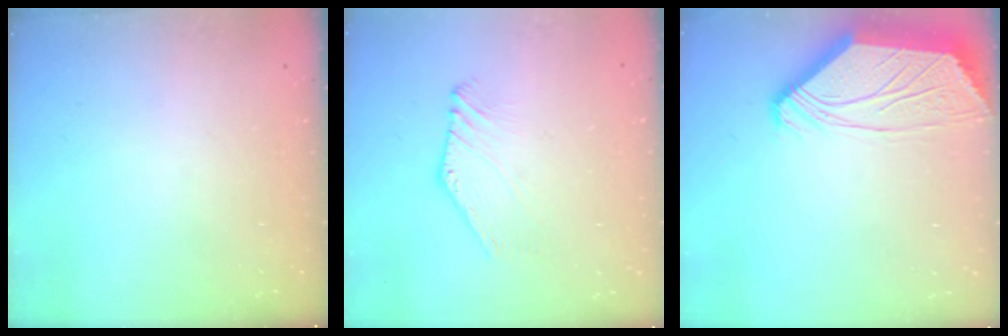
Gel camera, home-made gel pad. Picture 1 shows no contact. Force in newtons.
{"total": 0.9, "press": 0.9, "slide": 0.1}
{"total": 5.6, "press": 5.6, "slide": 0.7}